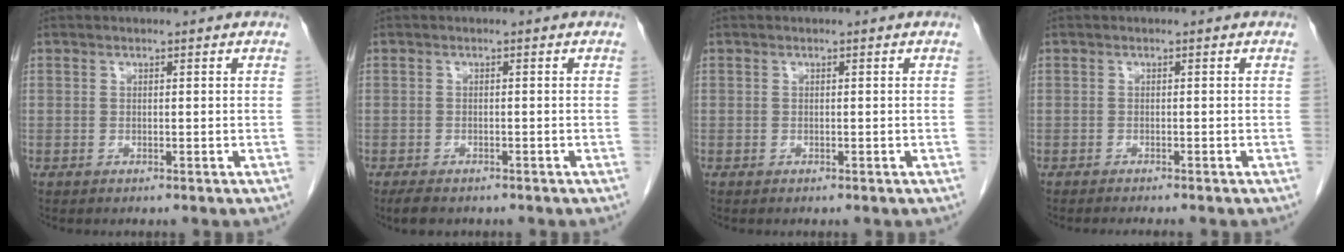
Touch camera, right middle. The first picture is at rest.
{"total": 3.3, "force": [-2.6, 1.2, 1.7], "torque": [-0.032, -0.007, -0.036]}
{"total": 0.0}
{"total": 3.6, "force": [-3.2, 0.0, 1.7], "torque": [-0.017, -0.004, -0.042]}